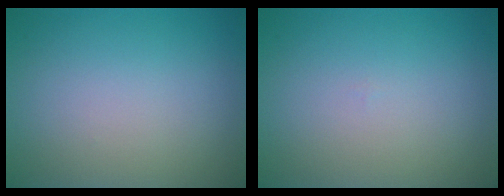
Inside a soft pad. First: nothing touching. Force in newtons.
{"total": 0.0}